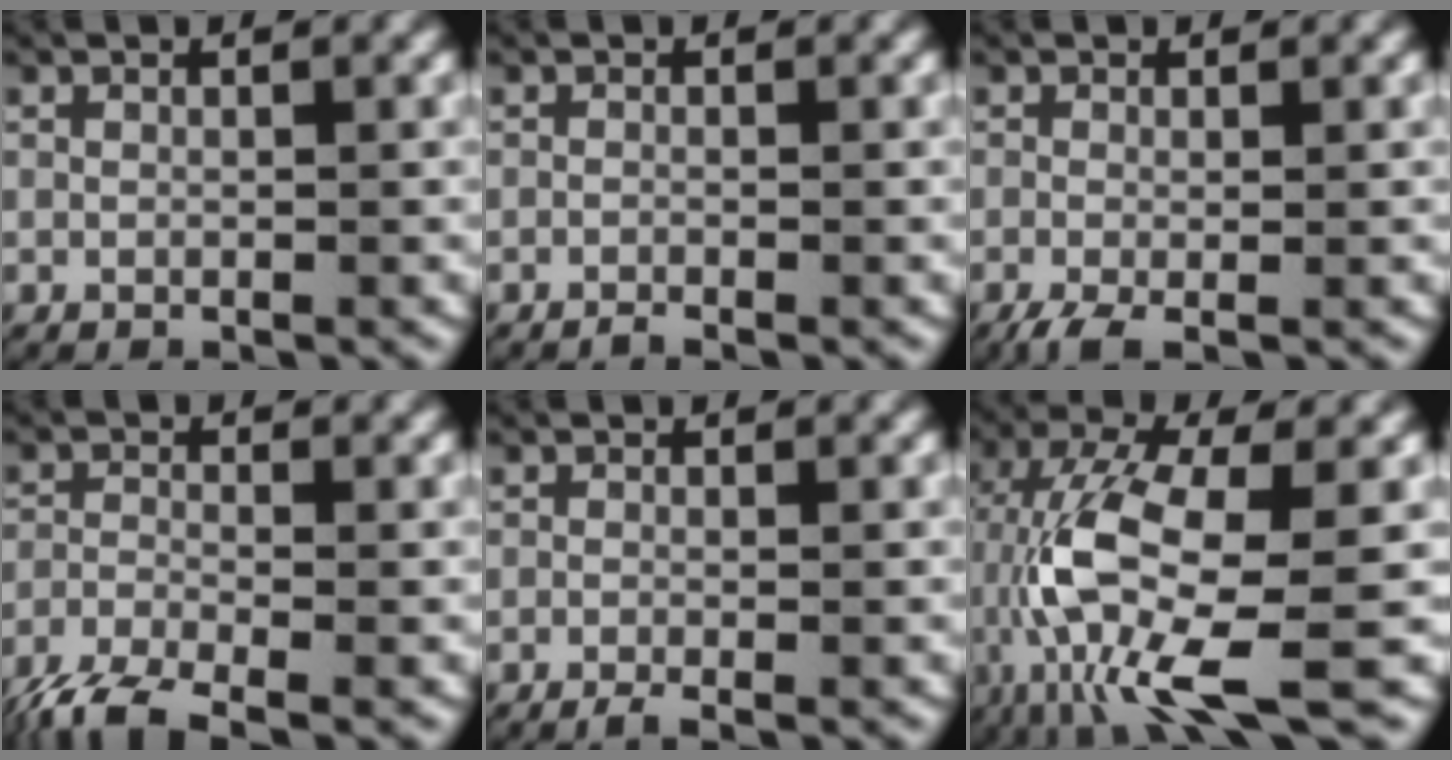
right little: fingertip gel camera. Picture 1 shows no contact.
{"total": 0.8, "force": [-0.7, -0.1, 0.3], "torque": [-0.006, -0.004, -0.012]}
{"total": 2.3, "force": [-1.4, 0.9, 1.6], "torque": [-0.037, -0.013, -0.017]}
{"total": 5.0, "force": [-3.8, 1.6, 2.8], "torque": [-0.065, -0.017, -0.057]}
{"total": 1.5, "force": [-1.2, 0.2, 0.9], "torque": [-0.019, -0.007, -0.017]}
{"total": 8.5, "force": [-1.9, 2.9, 7.8], "torque": [-0.186, -0.030, -0.015]}